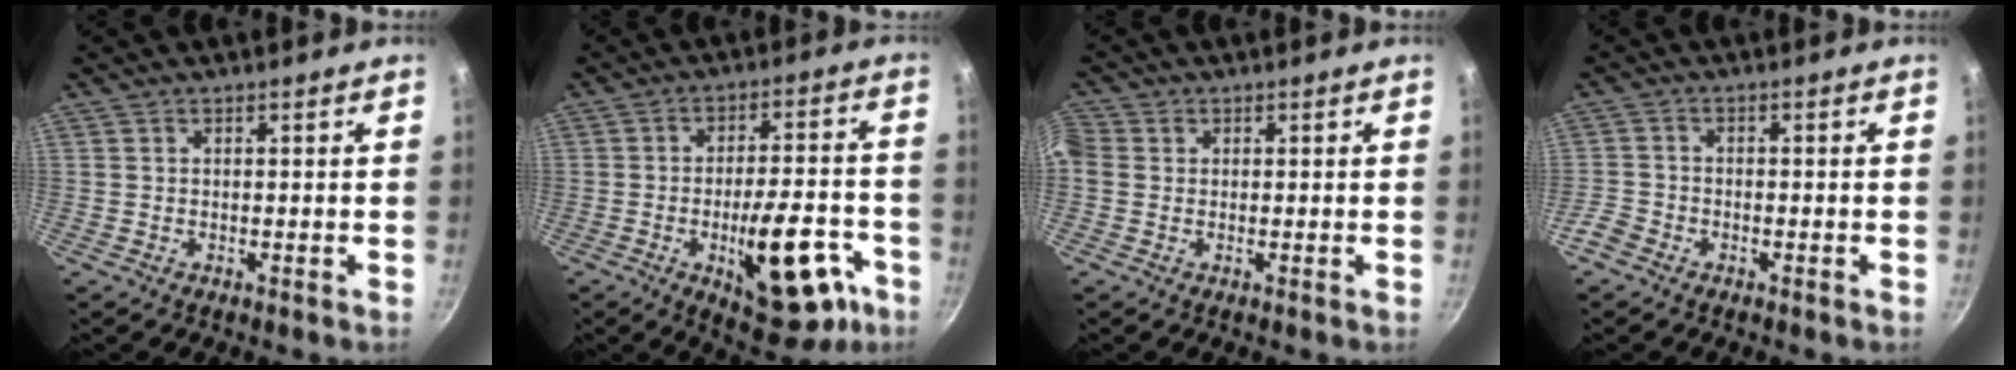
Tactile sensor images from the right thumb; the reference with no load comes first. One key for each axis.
{"total": 17.1, "fx": -5.7, "fy": 6.3, "fz": 14.8, "tx": -0.211, "ty": 0.025, "tz": -0.074}
{"total": 2.8, "fx": 0.2, "fy": 2.5, "fz": 1.3, "tx": -0.026, "ty": 0.006, "tz": -0.006}
{"total": 3.5, "fx": -2.4, "fy": 2.2, "fz": 1.2, "tx": -0.026, "ty": 0.022, "tz": -0.051}